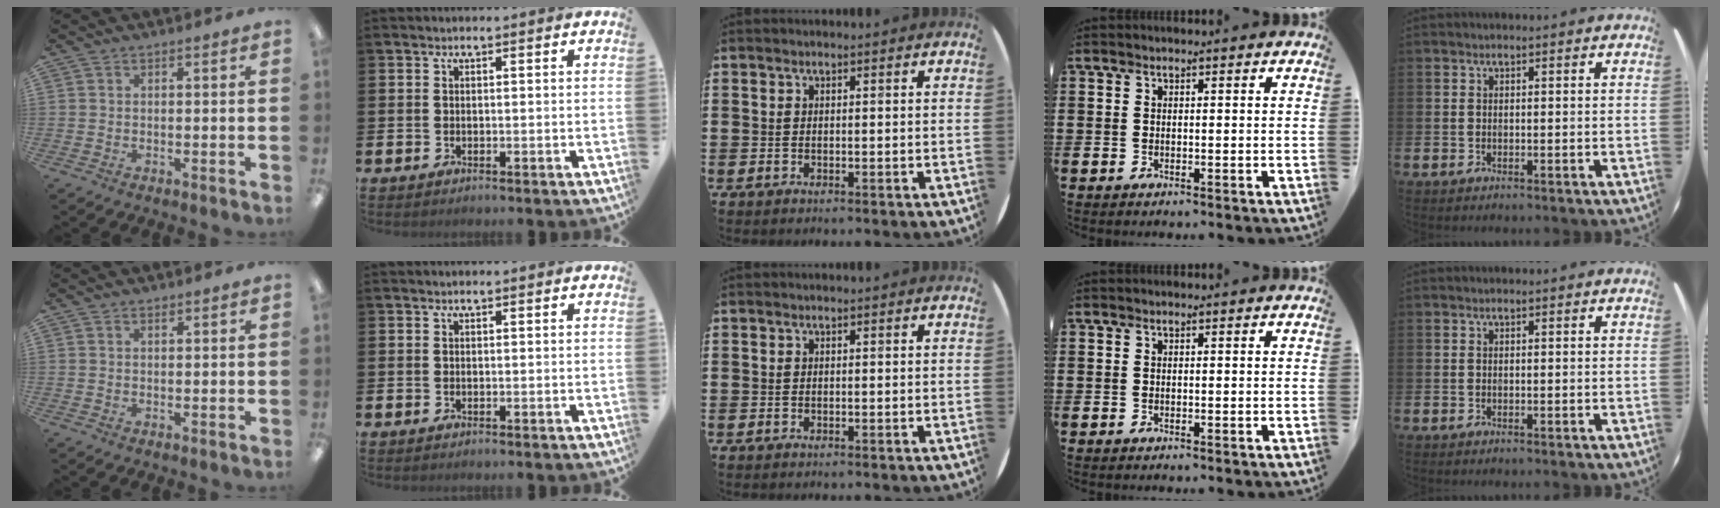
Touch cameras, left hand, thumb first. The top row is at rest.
{"thumb": {"total": 0.7, "force": [0.6, 0.3, 0.1], "torque": [-0.003, -0.001, 0.012]}}